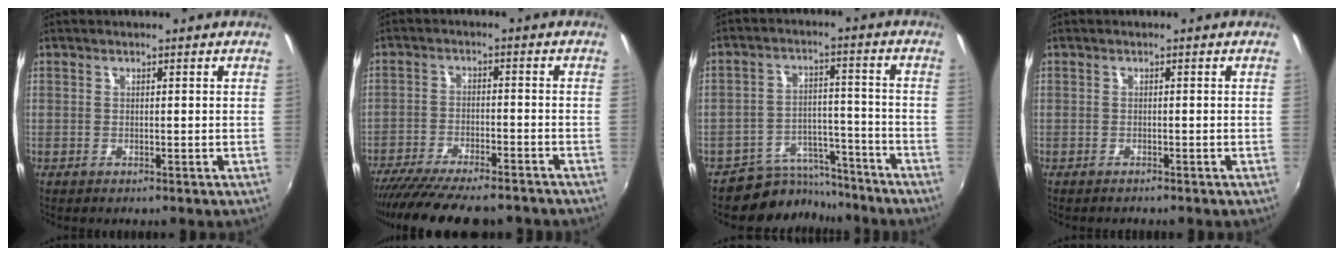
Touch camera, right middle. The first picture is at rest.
{"total": 16.8, "force": [-14.3, 3.7, 8.0], "torque": [-0.161, -0.039, -0.221]}
{"total": 9.3, "force": [-8.5, 3.9, 0.0], "torque": [-0.006, 0.035, -0.130]}
{"total": 0.8, "force": [-0.8, 0.2, 0.1], "torque": [-0.004, -0.004, -0.013]}